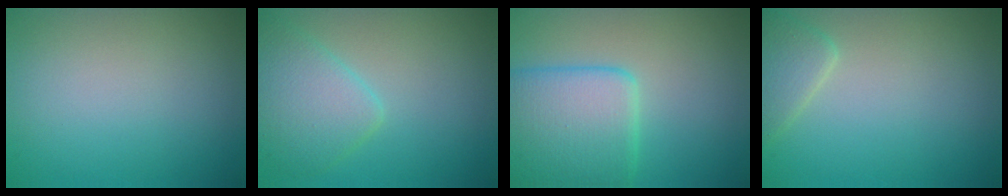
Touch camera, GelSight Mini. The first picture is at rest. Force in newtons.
{"total": 3.9, "press": 3.9, "slide": 0.1}
{"total": 6.8, "press": 6.8, "slide": 0.4}
{"total": 2.2, "press": 2.2, "slide": 0.2}